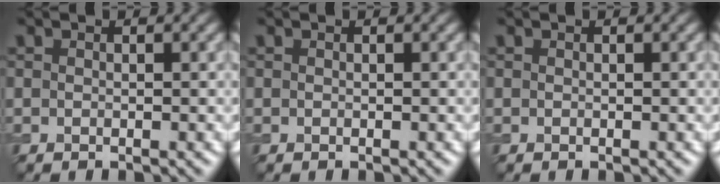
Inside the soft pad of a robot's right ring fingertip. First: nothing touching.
{"total": 0.0}
{"total": 0.0}